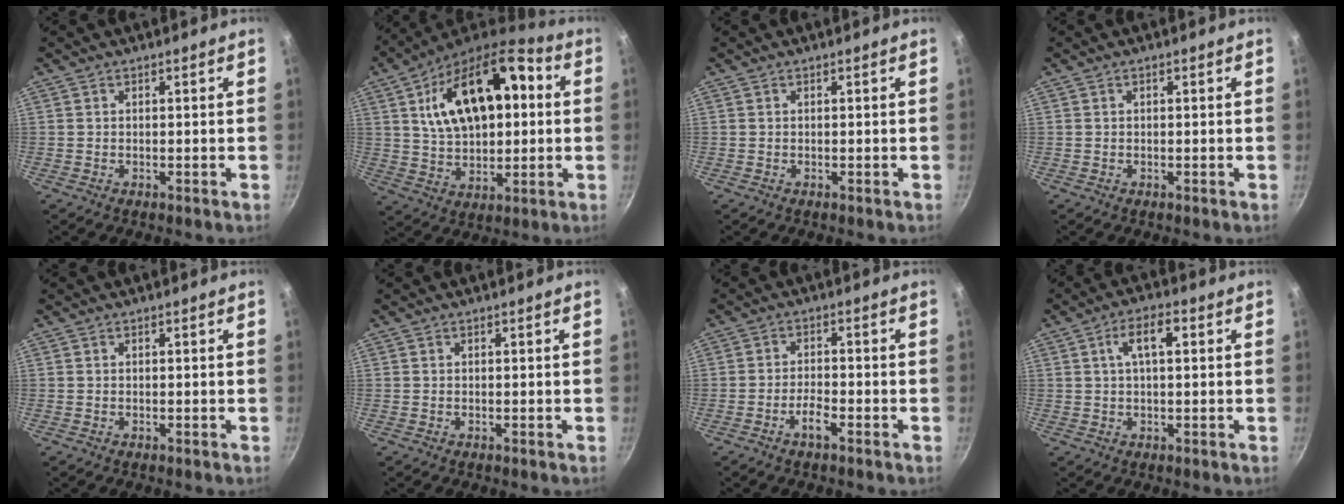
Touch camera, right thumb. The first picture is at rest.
{"total": 23.1, "force": [5.0, 12.9, 18.5], "torque": [-0.294, 0.016, 0.080]}
{"total": 0.0}
{"total": 0.0}
{"total": 0.0}
{"total": 0.0}
{"total": 3.2, "force": [-2.0, 0.7, 2.4], "torque": [-0.046, 0.016, -0.038]}
{"total": 5.9, "force": [1.5, 2.5, 5.1], "torque": [-0.090, 0.017, 0.024]}